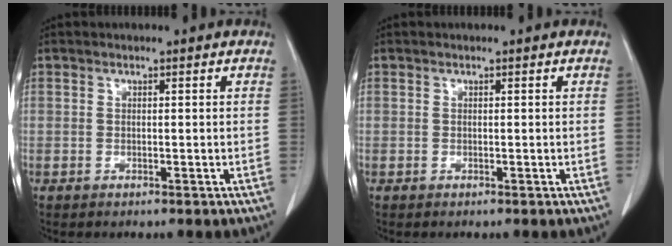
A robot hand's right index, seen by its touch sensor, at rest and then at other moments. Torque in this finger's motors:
{"motor_torque": [-0.01, 0.00, 0.00, 0.00]}